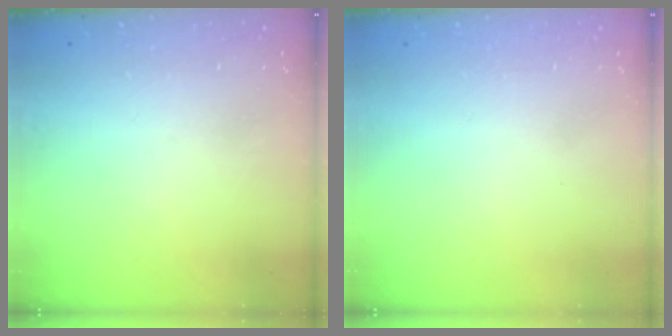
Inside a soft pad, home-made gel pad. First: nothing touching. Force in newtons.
{"total": 1.7, "press": 1.7, "slide": 0.1}